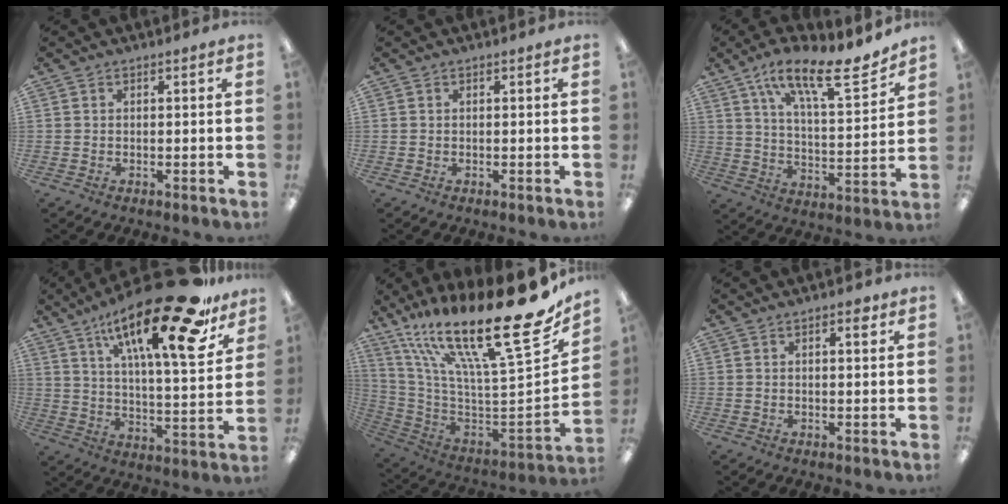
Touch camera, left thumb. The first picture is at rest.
{"total": 0.0}
{"total": 17.8, "force": [12.8, 5.4, 11.1], "torque": [-0.174, -0.073, 0.208]}
{"total": 26.5, "force": [16.7, 7.0, 19.3], "torque": [-0.309, -0.101, 0.267]}
{"total": 28.3, "force": [18.2, 6.1, 20.8], "torque": [-0.318, -0.164, 0.312]}
{"total": 2.5, "force": [1.5, 0.8, 1.9], "torque": [-0.017, -0.007, 0.019]}